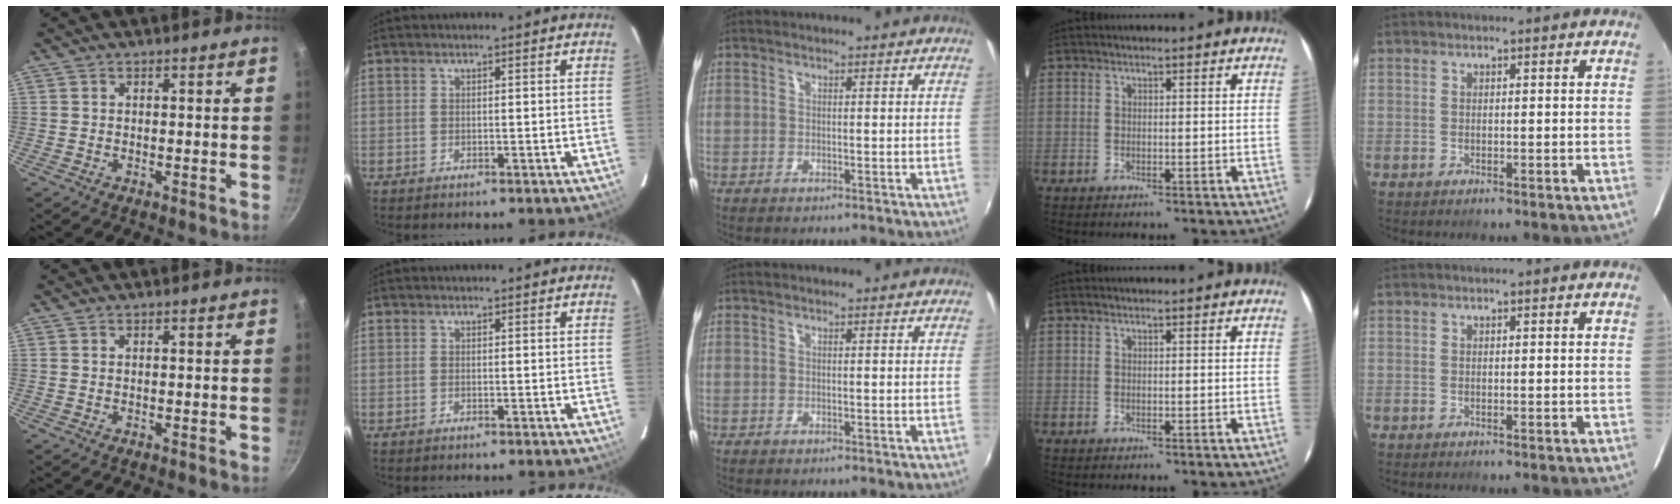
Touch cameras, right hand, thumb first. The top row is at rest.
{}